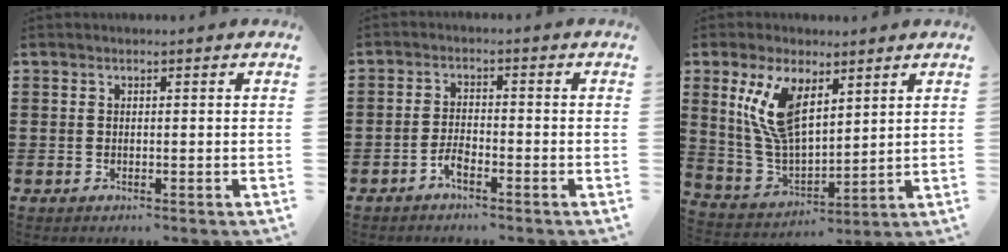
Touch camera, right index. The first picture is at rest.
{"total": 2.6, "force": [-1.9, 0.6, 1.5], "torque": [-0.037, 0.003, -0.040]}
{"total": 10.7, "force": [4.6, 4.9, 8.3], "torque": [-0.183, -0.003, 0.085]}